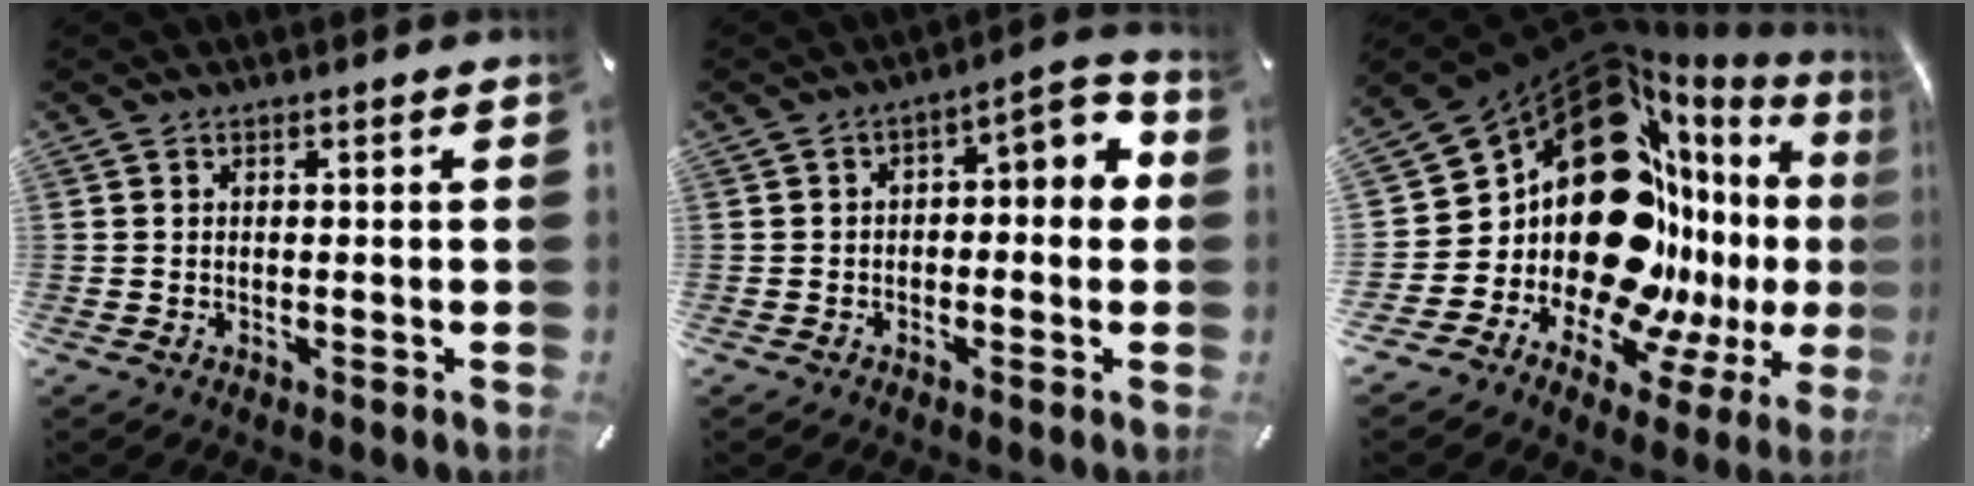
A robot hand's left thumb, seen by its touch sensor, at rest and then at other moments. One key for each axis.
{"total": 5.0, "fx": -0.9, "fy": 3.0, "fz": 4.0, "tx": -0.057, "ty": 0.009, "tz": -0.025}
{"total": 31.5, "fx": 5.7, "fy": 21.0, "fz": 22.7, "tx": -0.343, "ty": -0.136, "tz": 0.161}